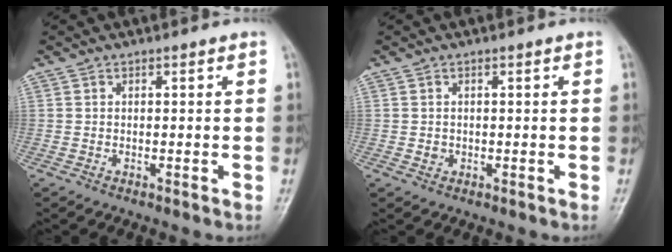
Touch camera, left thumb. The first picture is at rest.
{"total": 1.1, "force": [0.0, 1.0, 0.4], "torque": [-0.003, 0.001, 0.003]}